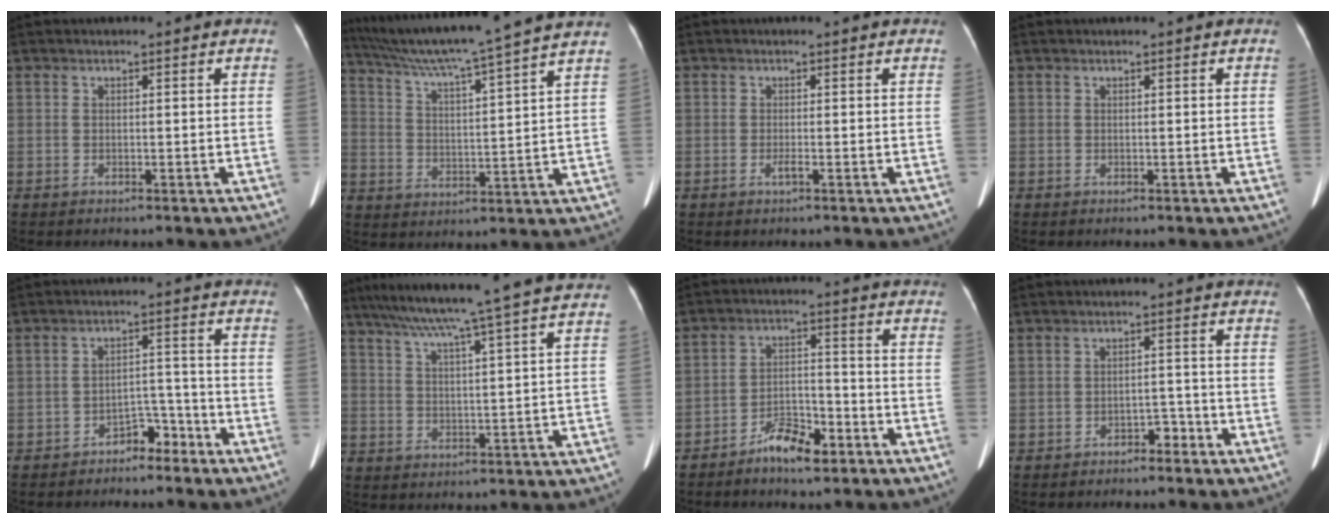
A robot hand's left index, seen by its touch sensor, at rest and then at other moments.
{"total": 17.0, "force": [14.4, -2.2, 8.8], "torque": [-0.158, -0.009, 0.214]}
{"total": 0.8, "force": [-0.6, -0.1, 0.5], "torque": [-0.014, -0.005, -0.012]}
{"total": 0.0}
{"total": 4.3, "force": [-3.6, 1.8, 1.3], "torque": [-0.016, 0.009, -0.060]}
{"total": 19.1, "force": [16.2, -2.1, 9.8], "torque": [-0.173, -0.012, 0.222]}
{"total": 6.3, "force": [-4.7, 2.1, 3.6], "torque": [-0.070, 0.004, -0.082]}
{"total": 2.6, "force": [-2.2, 1.2, 0.9], "torque": [-0.013, 0.000, -0.035]}